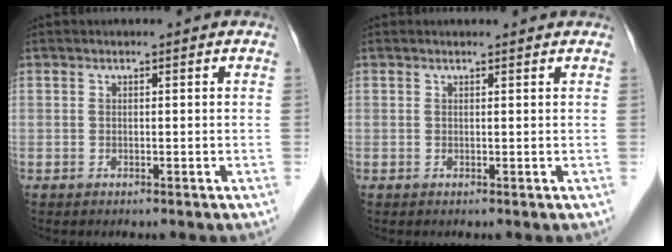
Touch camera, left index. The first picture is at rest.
{"total": 1.5, "force": [1.5, 0.1, 0.1], "torque": [-0.011, 0.008, 0.015]}